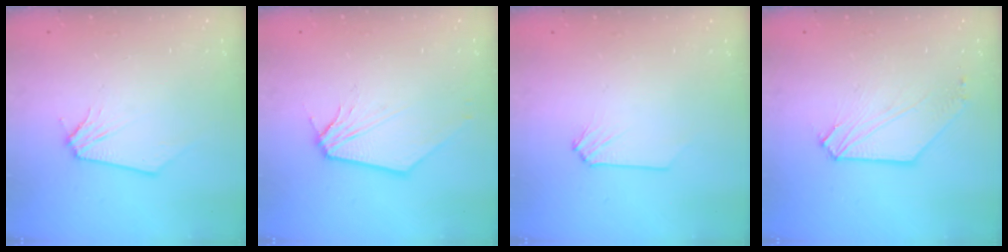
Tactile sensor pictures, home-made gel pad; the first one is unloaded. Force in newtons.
{"total": 1.8, "press": 1.8, "slide": 0.3}
{"total": 0.0}
{"total": 5.4, "press": 5.3, "slide": 0.8}